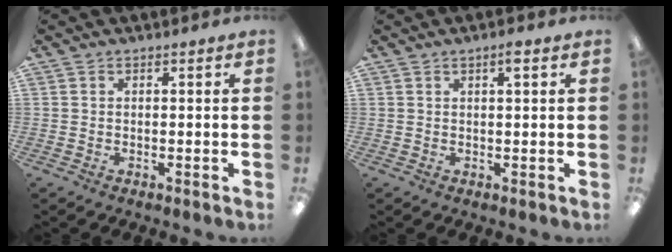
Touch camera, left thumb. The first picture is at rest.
{"total": 2.4, "force": [1.4, 0.4, 1.9], "torque": [-0.035, 0.001, 0.021]}